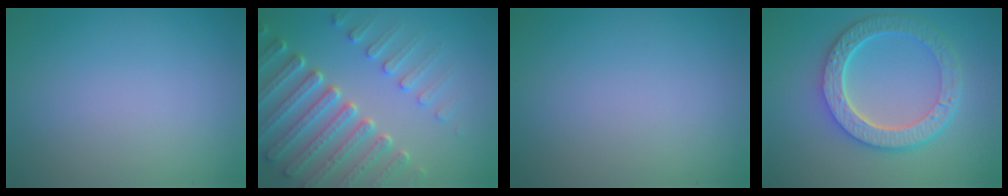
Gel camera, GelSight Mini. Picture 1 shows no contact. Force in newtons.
{"total": 6.7, "press": 5.4, "slide": 4.0}
{"total": 0.0}
{"total": 6.3, "press": 4.8, "slide": 4.0}